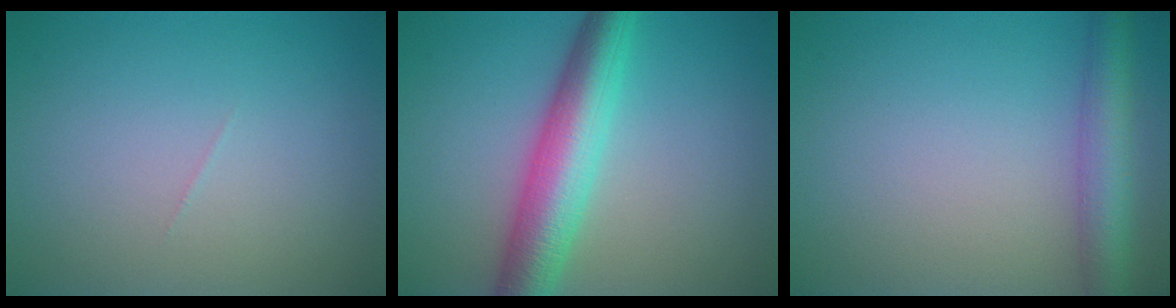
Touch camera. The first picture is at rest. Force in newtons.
{"total": 6.9, "press": 6.9, "slide": 0.2}
{"total": 4.4, "press": 4.4, "slide": 0.1}